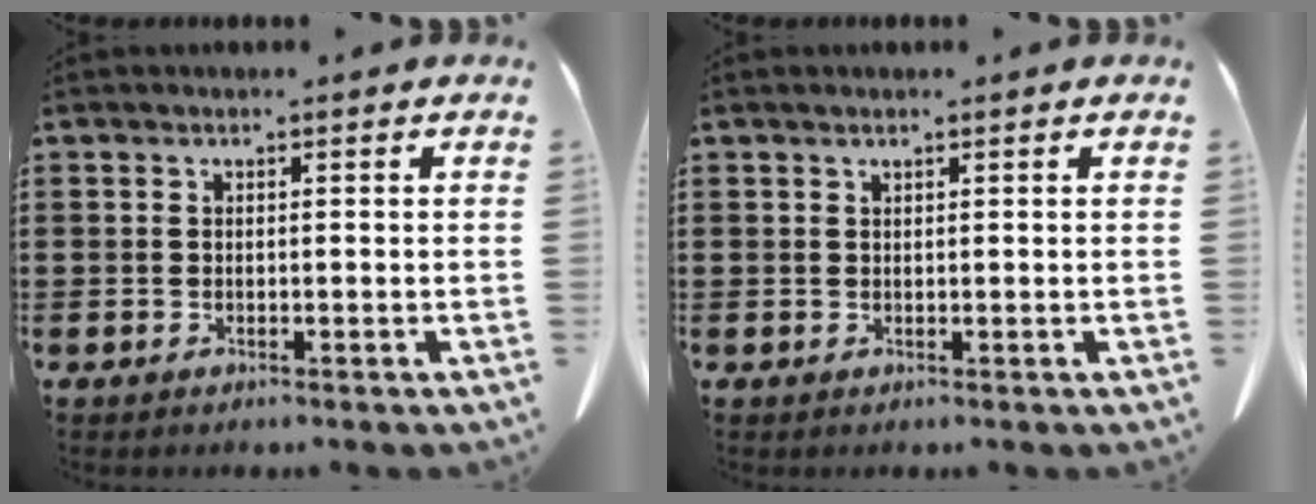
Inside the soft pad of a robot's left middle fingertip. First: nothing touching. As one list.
[{"total": 0.5, "force": [0.4, 0.0, 0.3], "torque": [-0.007, -0.002, 0.009]}]